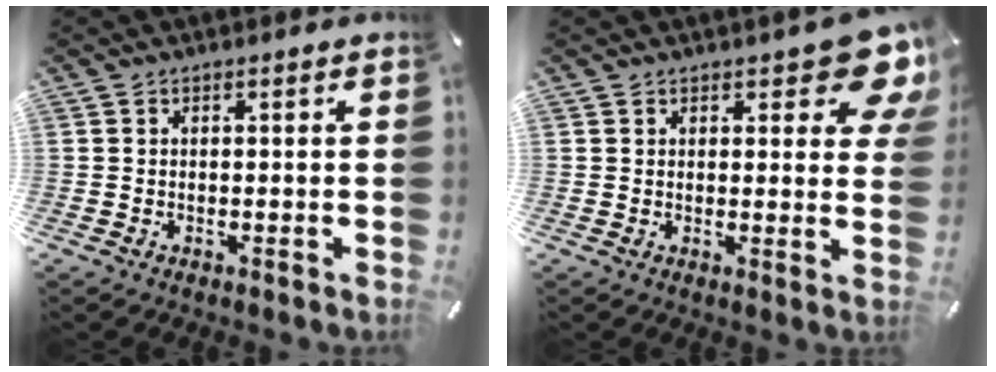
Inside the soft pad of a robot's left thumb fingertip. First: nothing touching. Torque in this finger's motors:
{"motor_torque": [2.52, 2.47, 0.50, -0.29, 0.11]}